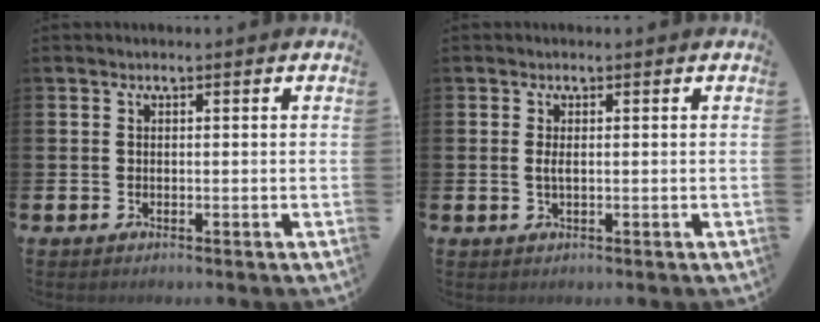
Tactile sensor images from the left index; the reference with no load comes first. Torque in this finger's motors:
{"motor_torque": [0.35, -0.01, 0.01, 0.07]}